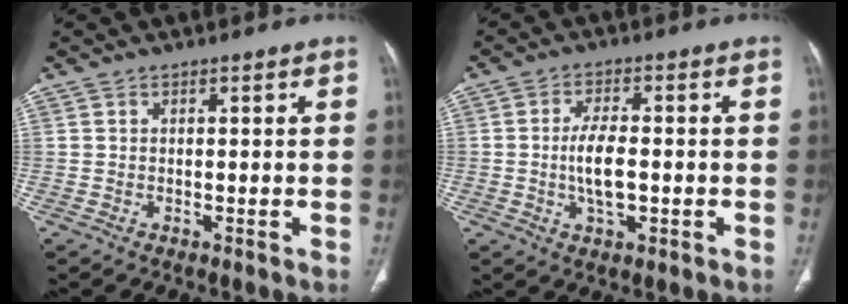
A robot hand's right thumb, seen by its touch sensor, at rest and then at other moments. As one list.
[{"total": 6.7, "force": [-0.8, 3.1, 5.9], "torque": [-0.112, 0.002, -0.014]}]